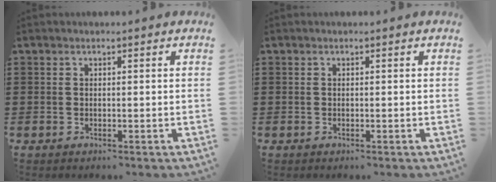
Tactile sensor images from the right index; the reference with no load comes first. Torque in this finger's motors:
{"motor_torque": [0.42, 0.80, 0.00, 0.00]}